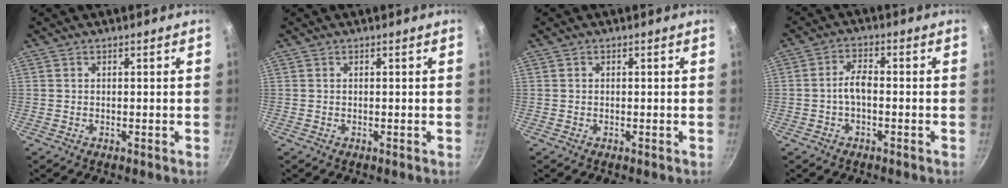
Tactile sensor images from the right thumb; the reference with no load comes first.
{"total": 0.0}
{"total": 0.0}
{"total": 3.9, "force": [-1.0, 1.9, 3.3], "torque": [-0.060, 0.023, -0.023]}